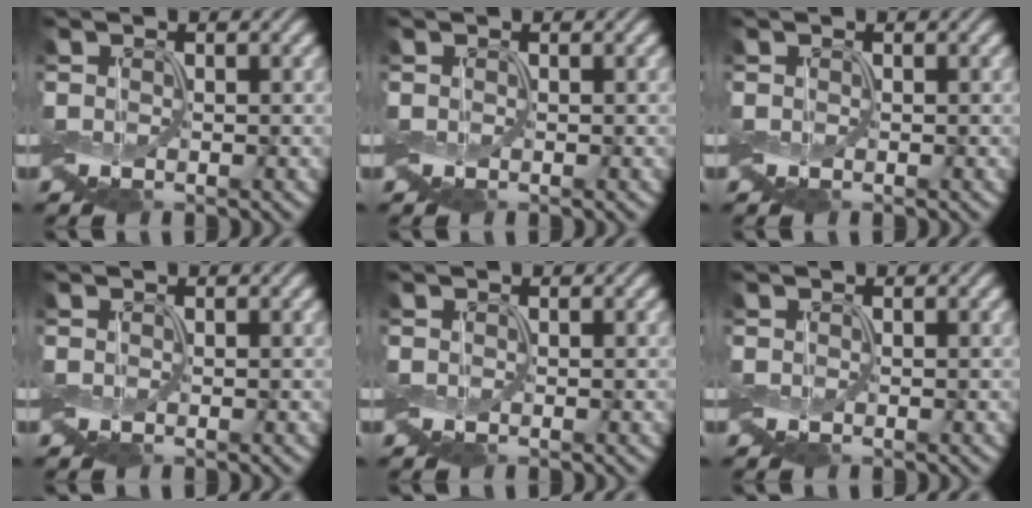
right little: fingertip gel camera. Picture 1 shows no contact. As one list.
[{"total": 0.0}, {"total": 0.0}, {"total": 0.0}, {"total": 0.0}, {"total": 0.0}]